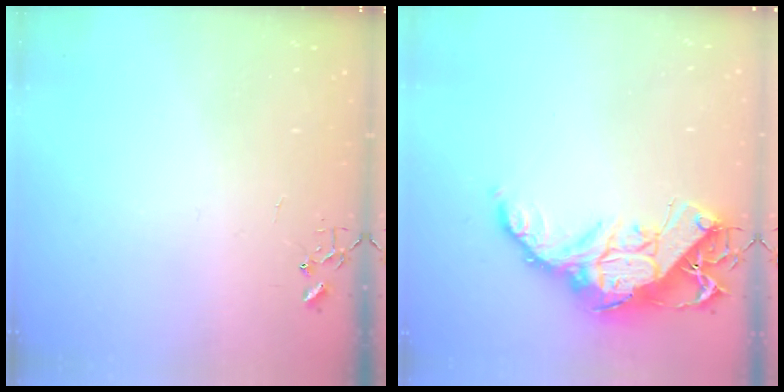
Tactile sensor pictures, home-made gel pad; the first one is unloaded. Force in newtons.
{"total": 17.2, "press": 17.1, "slide": 1.6}